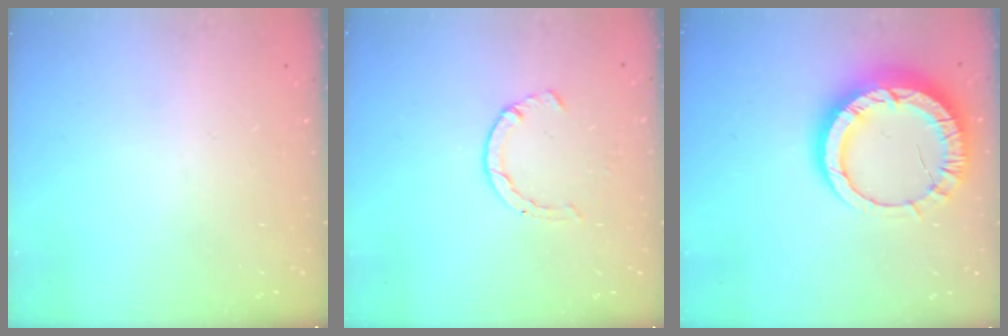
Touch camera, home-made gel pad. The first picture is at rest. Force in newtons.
{"total": 2.1, "press": 2.1, "slide": 0.5}
{"total": 14.9, "press": 14.8, "slide": 1.5}